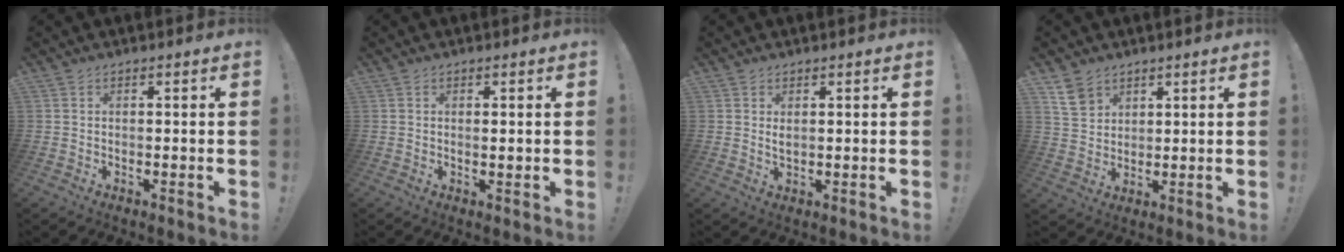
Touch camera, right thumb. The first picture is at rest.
{"total": 1.3, "force": [0.4, 0.4, 1.1], "torque": [-0.014, -0.004, 0.005]}
{"total": 1.5, "force": [0.7, 0.6, 1.2], "torque": [-0.016, -0.003, 0.011]}
{"total": 7.8, "force": [5.0, 5.6, 2.2], "torque": [-0.024, -0.031, 0.099]}